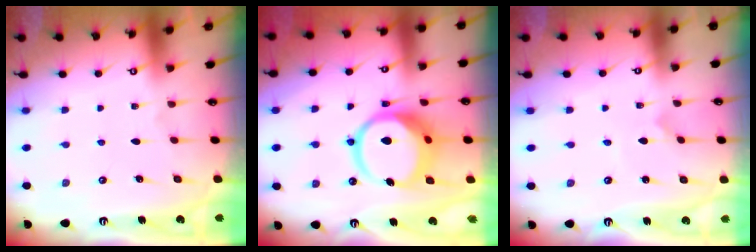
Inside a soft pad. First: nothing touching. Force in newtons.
{"total": 14.6, "press": 14.4, "slide": 1.9}
{"total": 0.0}